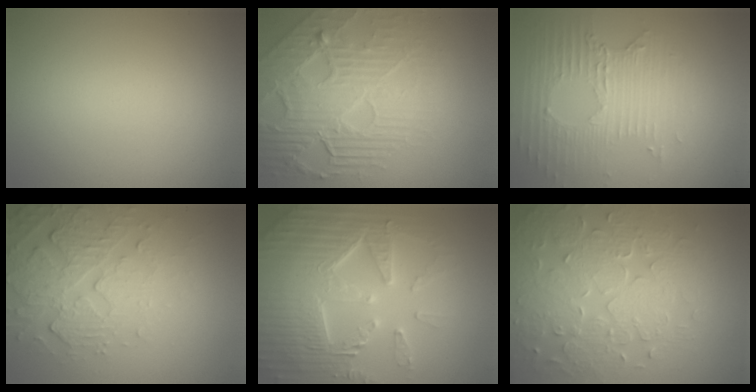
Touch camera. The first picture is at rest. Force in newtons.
{"total": 8.7, "press": 5.9, "slide": 6.4}
{"total": 5.0, "press": 3.4, "slide": 3.6}
{"total": 5.4, "press": 3.6, "slide": 4.0}
{"total": 7.7, "press": 7.5, "slide": 1.5}
{"total": 8.1, "press": 5.9, "slide": 5.6}